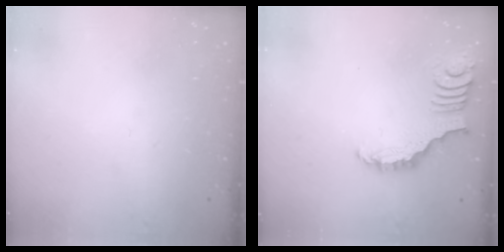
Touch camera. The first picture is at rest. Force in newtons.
{"total": 3.0, "press": 3.0, "slide": 0.4}